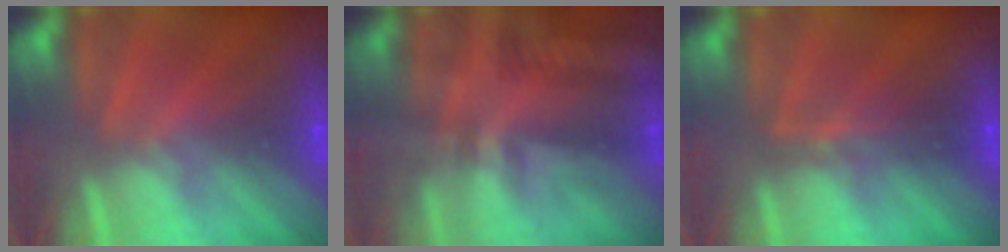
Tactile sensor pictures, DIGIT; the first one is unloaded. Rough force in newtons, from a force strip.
{"total": 2.4}
{"total": 2.4}